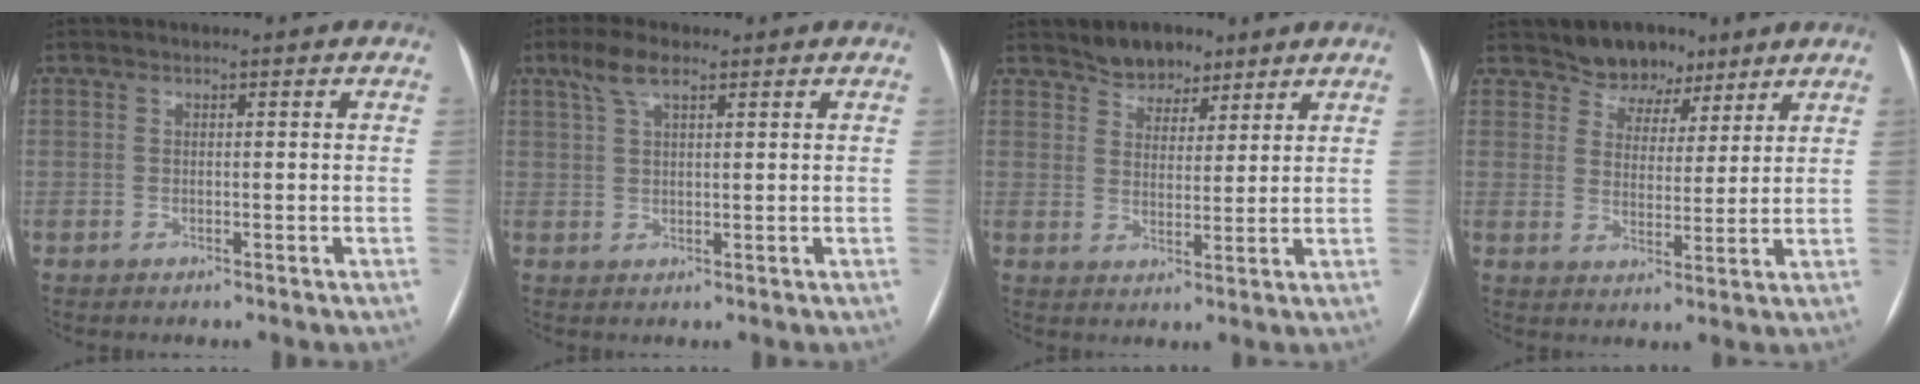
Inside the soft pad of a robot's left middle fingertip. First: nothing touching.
{"total": 4.2, "force": [2.6, 1.1, 3.1], "torque": [-0.072, 0.018, 0.055]}
{"total": 5.4, "force": [4.3, 2.9, 1.5], "torque": [-0.021, 0.006, 0.074]}
{"total": 6.6, "force": [5.1, 4.0, 1.1], "torque": [-0.010, 0.009, 0.084]}